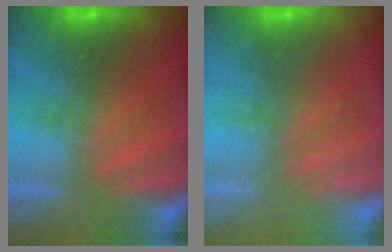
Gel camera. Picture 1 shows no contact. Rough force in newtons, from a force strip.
{"total": 2.2}